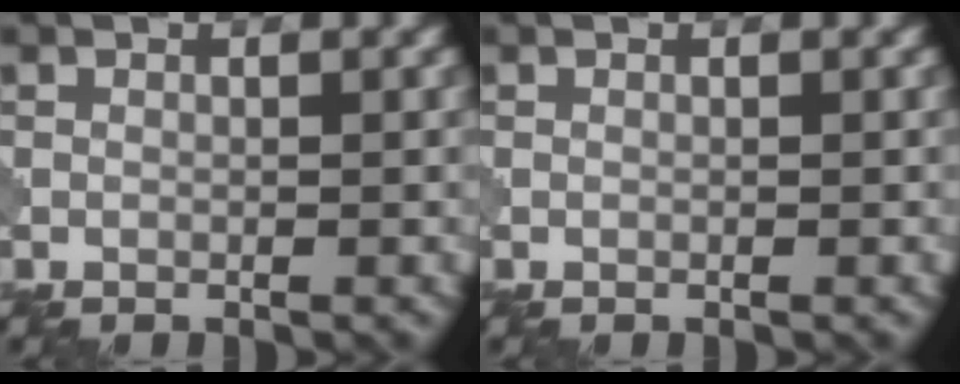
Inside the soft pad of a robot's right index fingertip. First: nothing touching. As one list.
[{"total": 0.0}]